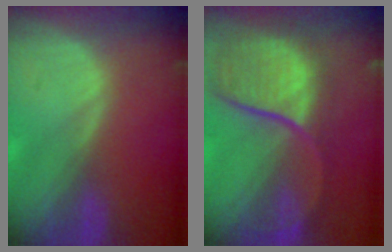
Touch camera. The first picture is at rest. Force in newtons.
{"total": 11.9, "press": 9.9, "slide": 6.6}